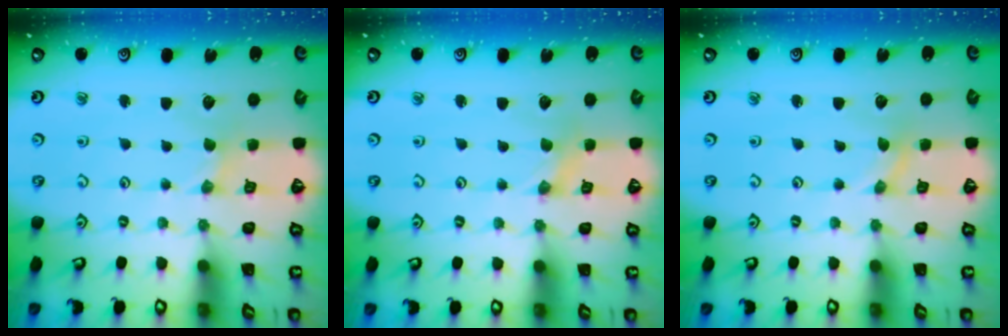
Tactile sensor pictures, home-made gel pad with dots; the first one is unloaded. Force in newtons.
{"total": 0.0}
{"total": 0.0}